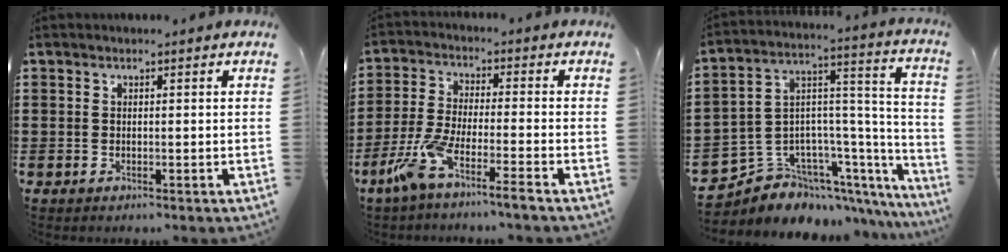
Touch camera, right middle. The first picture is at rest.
{"total": 6.8, "force": [-5.4, -0.1, 4.1], "torque": [-0.115, -0.022, -0.112]}
{"total": 6.2, "force": [-4.5, 4.3, 0.2], "torque": [-0.025, -0.016, -0.081]}